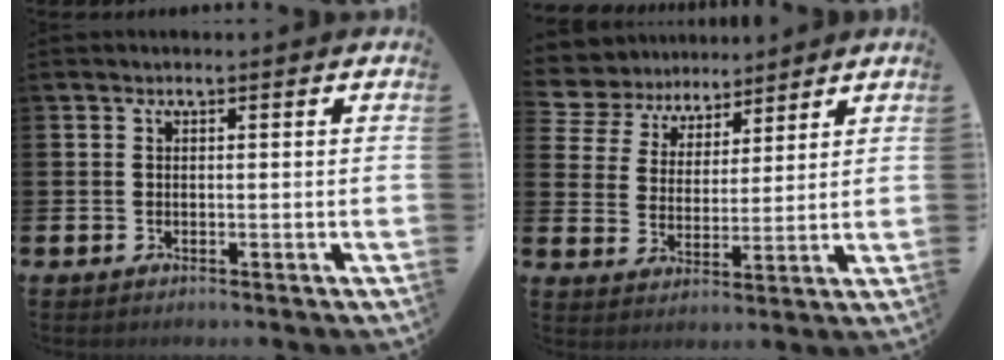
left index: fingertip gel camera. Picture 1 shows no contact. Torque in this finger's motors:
{"motor_torque": [0.46, -0.58, 0.00, -0.05]}